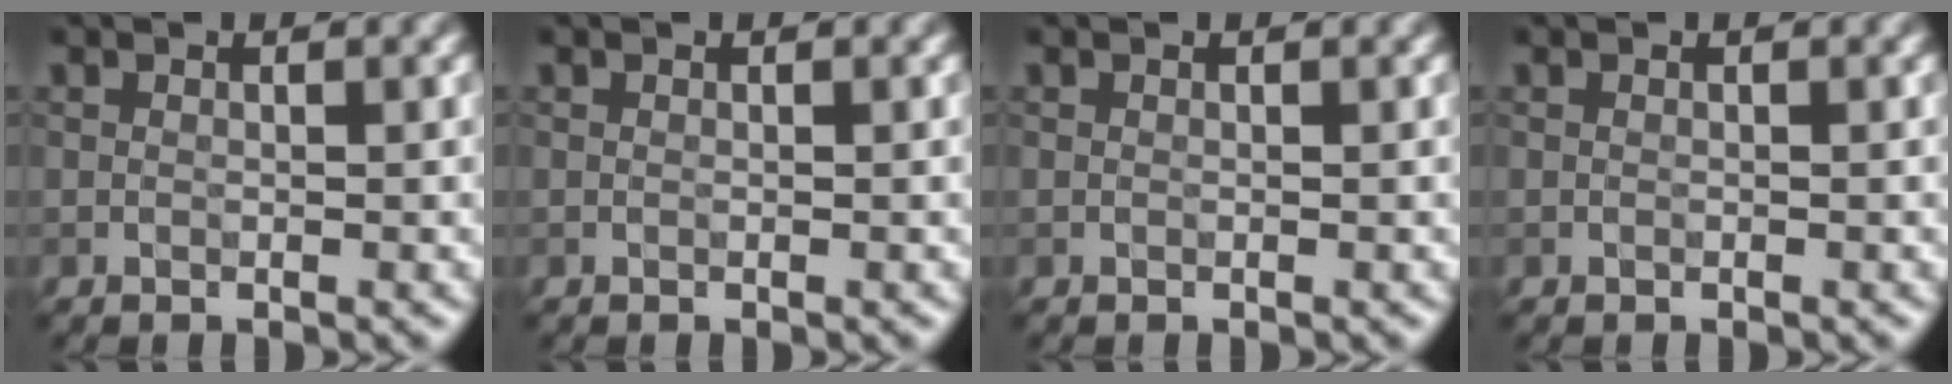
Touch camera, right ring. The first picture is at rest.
{"total": 0.0}
{"total": 0.0}
{"total": 0.0}